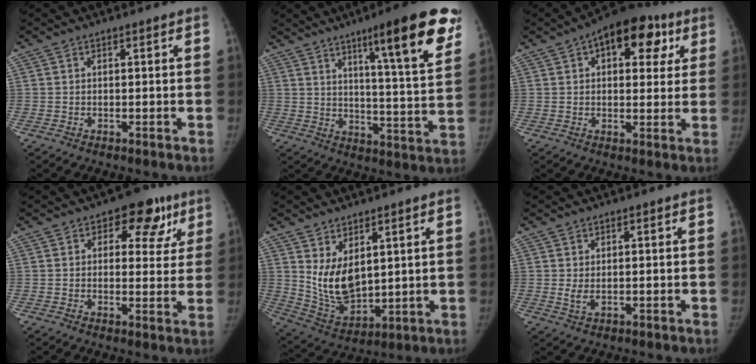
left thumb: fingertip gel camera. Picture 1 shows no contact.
{"total": 19.1, "force": [10.8, 2.3, 15.5], "torque": [-0.190, -0.049, 0.156]}
{"total": 14.6, "force": [6.2, 8.1, 10.4], "torque": [-0.096, 0.007, 0.078]}
{"total": 9.6, "force": [4.7, 6.1, 5.8], "torque": [-0.013, -0.009, 0.052]}
{"total": 10.2, "force": [3.4, 5.6, 7.8], "torque": [-0.123, -0.033, 0.086]}
{"total": 2.0, "force": [0.3, 0.9, 1.8], "torque": [-0.034, -0.003, 0.012]}